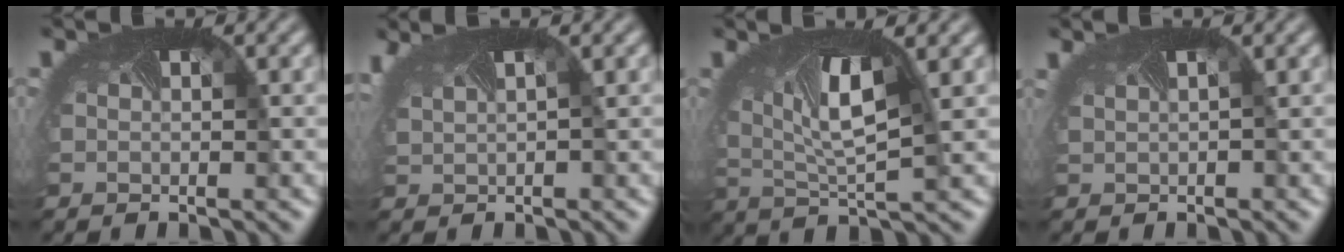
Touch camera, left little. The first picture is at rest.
{"total": 6.1, "force": [2.4, 3.0, 4.7], "torque": [-0.116, 0.030, 0.046]}
{"total": 6.2, "force": [1.8, 2.4, 5.4], "torque": [-0.116, 0.000, 0.029]}
{"total": 1.8, "force": [0.9, 1.0, 1.2], "torque": [-0.019, 0.015, 0.005]}